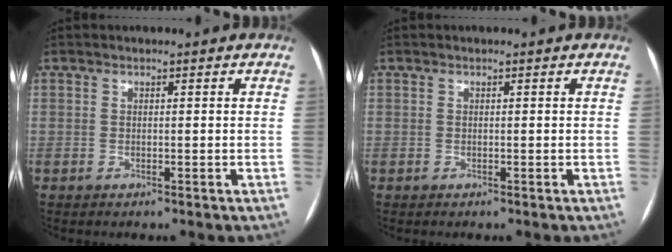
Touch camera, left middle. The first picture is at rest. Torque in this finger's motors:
{"motor_torque": [0.00, -0.01, 0.00, 0.00]}